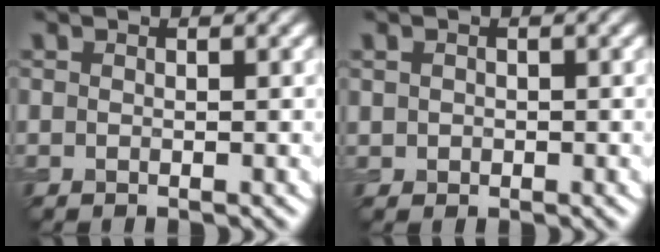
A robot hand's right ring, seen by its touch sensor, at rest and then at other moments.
{"total": 0.8, "force": [0.1, 0.7, 0.3], "torque": [-0.003, -0.001, 0.001]}